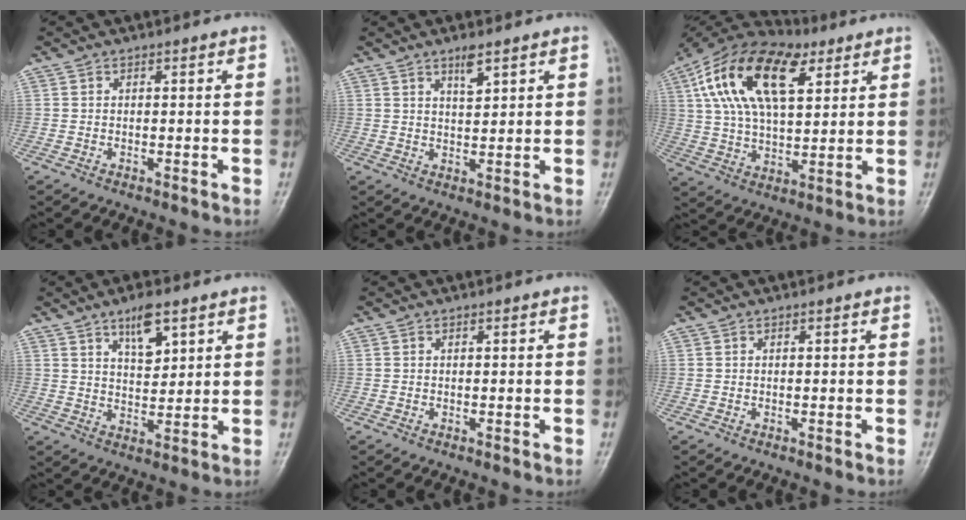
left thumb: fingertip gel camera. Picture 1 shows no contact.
{"total": 3.6, "force": [2.3, 1.0, 2.6], "torque": [-0.040, -0.013, 0.042]}
{"total": 21.4, "force": [8.3, 10.9, 16.4], "torque": [-0.286, 0.003, 0.144]}
{"total": 6.9, "force": [4.0, 2.7, 4.9], "torque": [-0.067, -0.027, 0.069]}
{"total": 0.0}
{"total": 0.0}